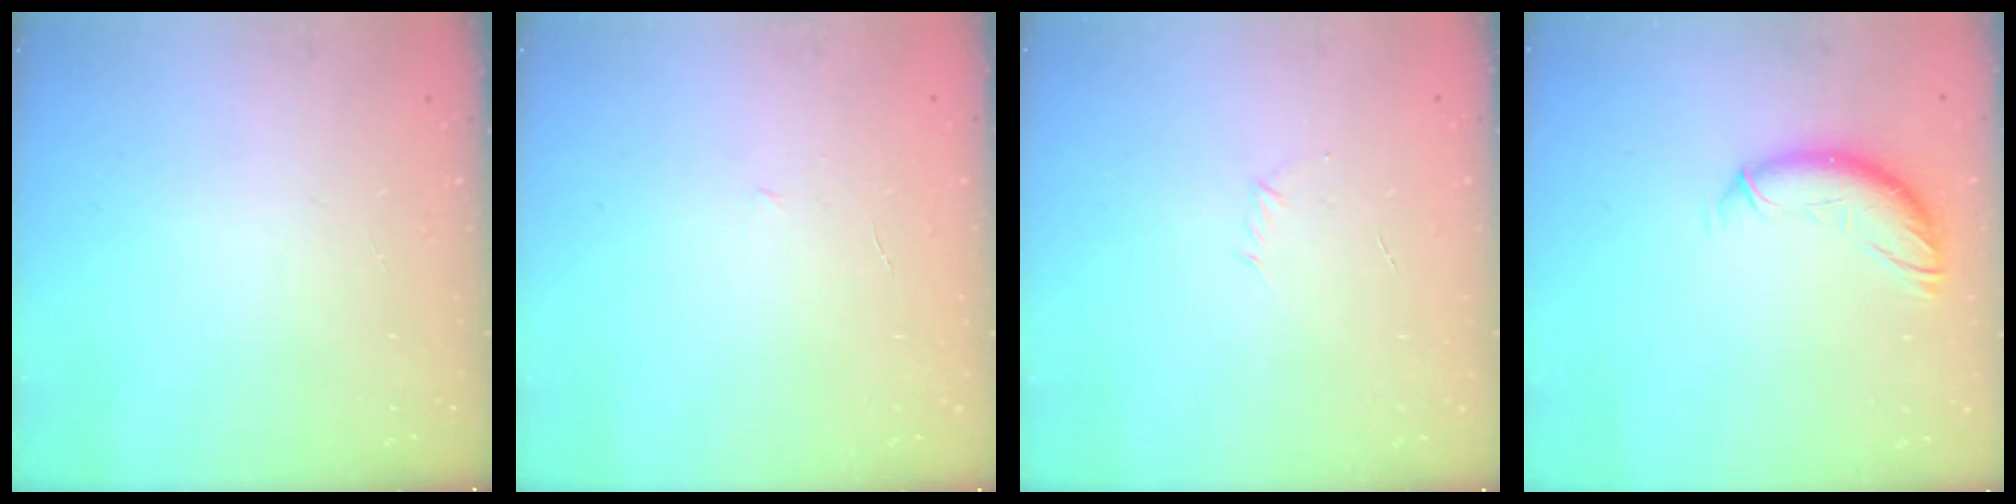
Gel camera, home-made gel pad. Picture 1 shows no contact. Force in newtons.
{"total": 3.6, "press": 3.5, "slide": 1.0}
{"total": 2.8, "press": 2.7, "slide": 0.8}
{"total": 11.2, "press": 11.1, "slide": 1.7}